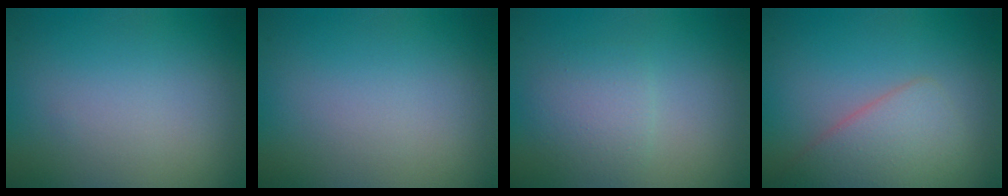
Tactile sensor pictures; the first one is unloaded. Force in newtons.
{"total": 0.0}
{"total": 2.3, "press": 2.3, "slide": 0.0}
{"total": 3.5, "press": 3.5, "slide": 0.1}